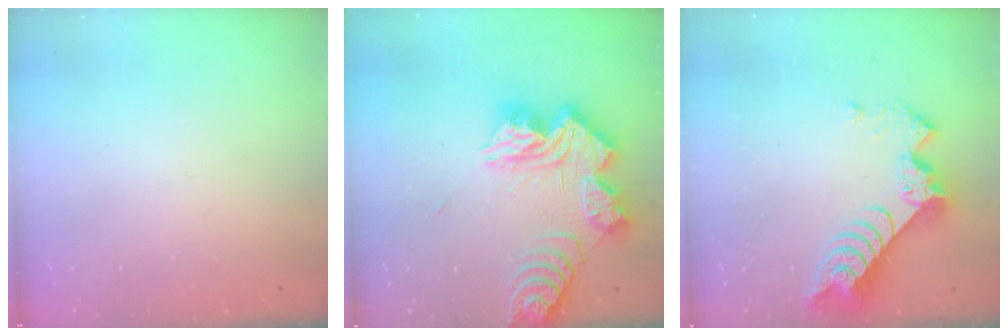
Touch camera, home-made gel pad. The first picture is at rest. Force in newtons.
{"total": 22.4, "press": 22.3, "slide": 1.9}
{"total": 9.3, "press": 9.3, "slide": 0.8}